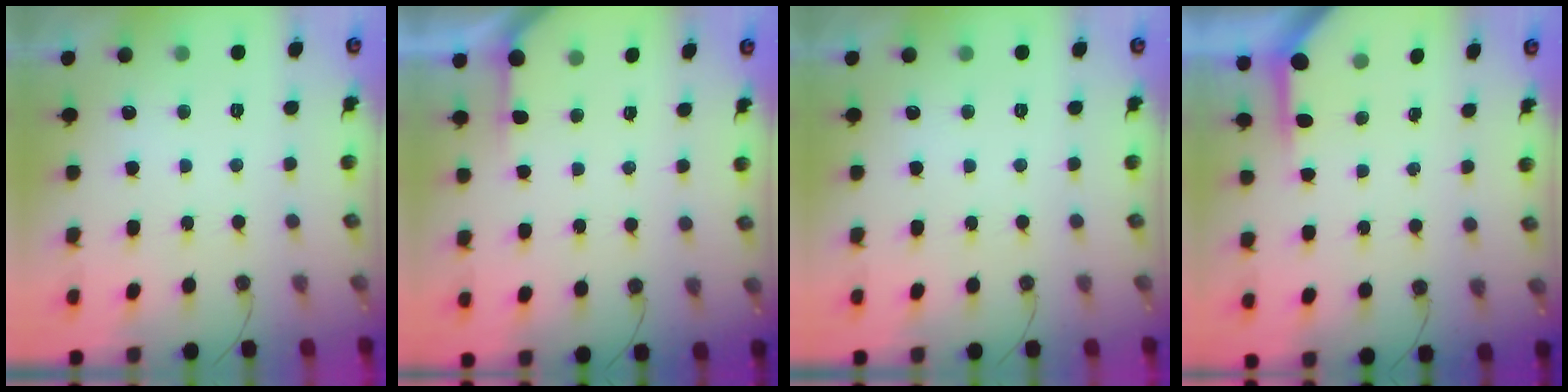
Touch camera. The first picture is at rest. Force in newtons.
{"total": 2.9, "press": 2.9, "slide": 0.2}
{"total": 0.0}
{"total": 4.0, "press": 4.0, "slide": 0.3}